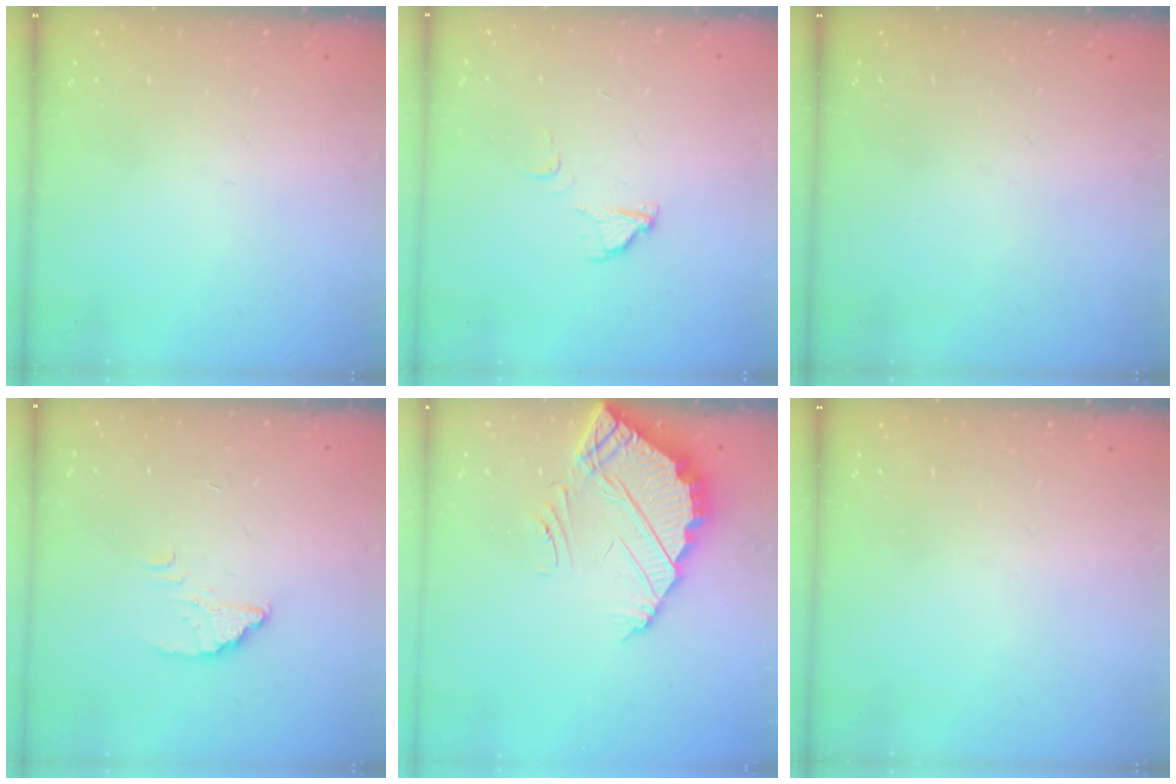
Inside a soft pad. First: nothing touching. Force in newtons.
{"total": 4.2, "press": 4.1, "slide": 0.3}
{"total": 0.0}
{"total": 2.5, "press": 2.5, "slide": 0.3}
{"total": 4.2, "press": 4.2, "slide": 0.2}
{"total": 0.0}